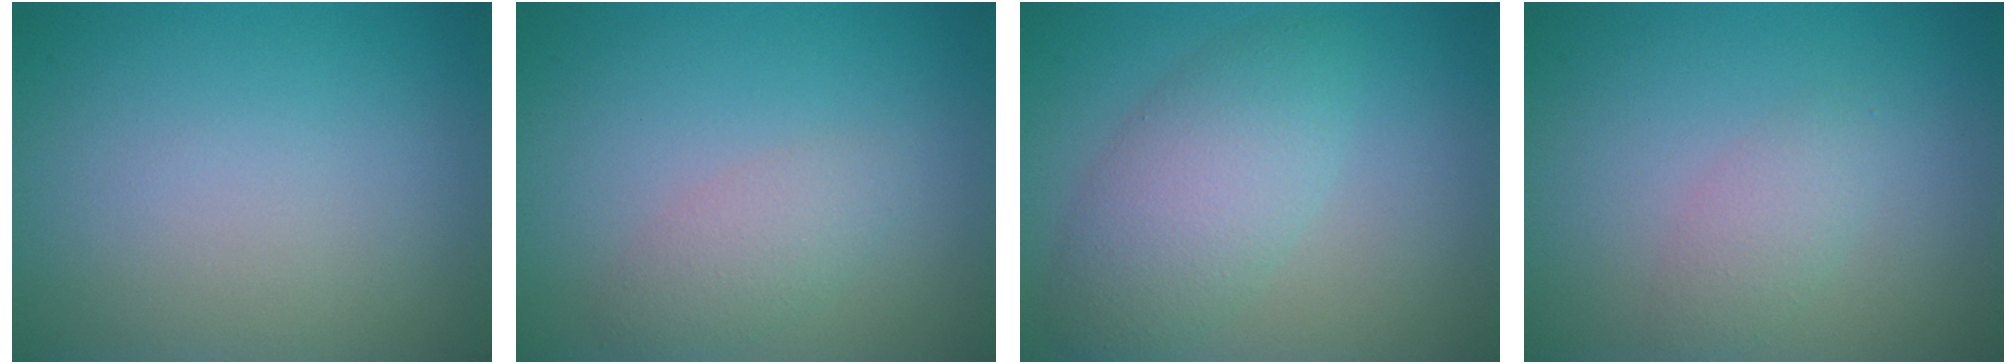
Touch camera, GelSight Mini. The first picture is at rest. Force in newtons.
{"total": 2.1, "press": 2.1, "slide": 0.2}
{"total": 4.8, "press": 4.8, "slide": 0.0}
{"total": 1.8, "press": 1.8, "slide": 0.0}